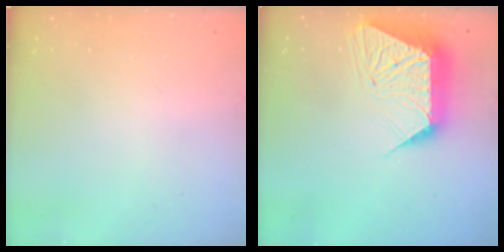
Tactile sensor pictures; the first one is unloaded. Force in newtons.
{"total": 14.4, "press": 14.4, "slide": 1.2}